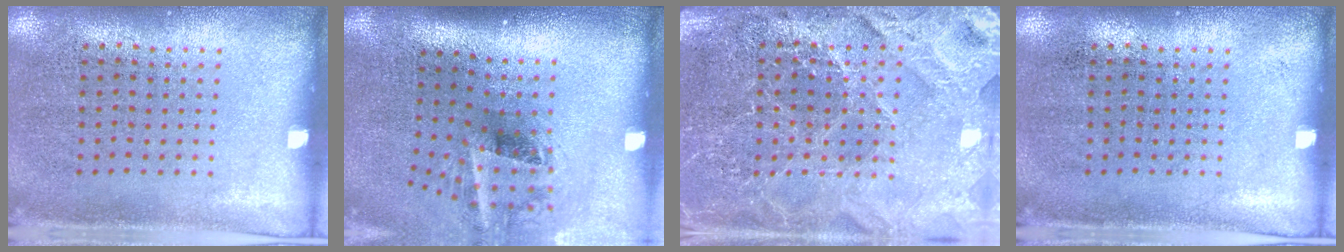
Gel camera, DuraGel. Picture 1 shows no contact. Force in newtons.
{"total": 1.9, "press": 1.2, "slide": 1.5}
{"total": 4.2, "press": 4.0, "slide": 1.4}
{"total": 0.0}